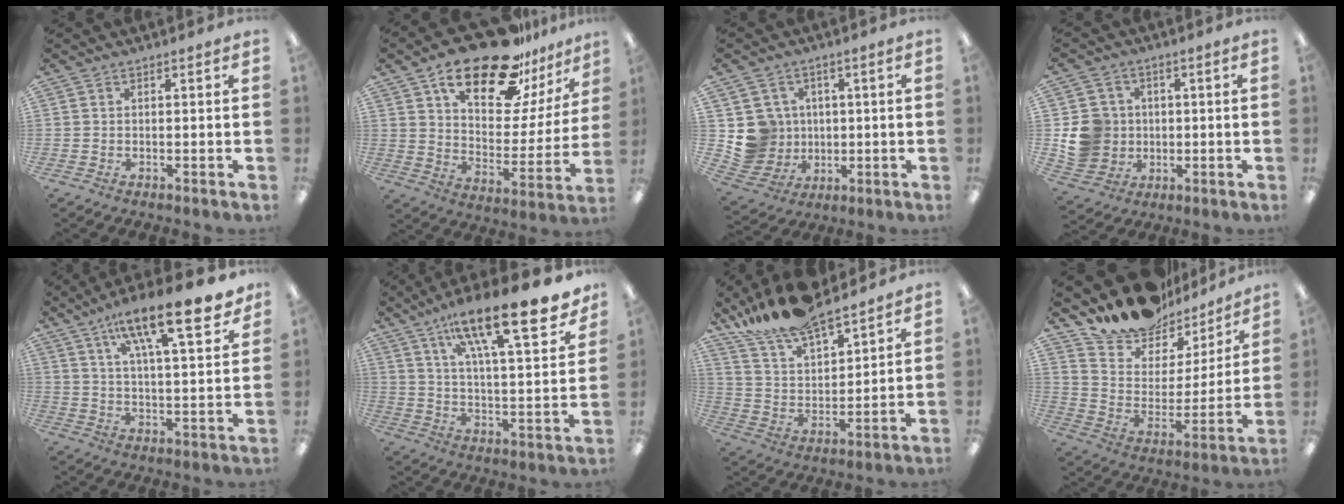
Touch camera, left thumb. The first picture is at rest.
{"total": 24.8, "force": [17.4, 10.2, 14.4], "torque": [-0.226, -0.106, 0.296]}
{"total": 8.8, "force": [1.4, 8.7, 1.0], "torque": [-0.042, -0.006, 0.039]}
{"total": 10.0, "force": [0.2, 9.6, 2.8], "torque": [-0.071, 0.010, 0.016]}
{"total": 17.5, "force": [11.6, 4.6, 12.2], "torque": [-0.197, -0.061, 0.184]}
{"total": 21.6, "force": [15.0, 5.7, 14.4], "torque": [-0.228, -0.093, 0.243]}
{"total": 16.4, "force": [14.3, 4.9, 6.5], "torque": [-0.142, -0.086, 0.260]}
{"total": 15.5, "force": [14.1, 6.0, 2.0], "torque": [-0.054, -0.126, 0.249]}